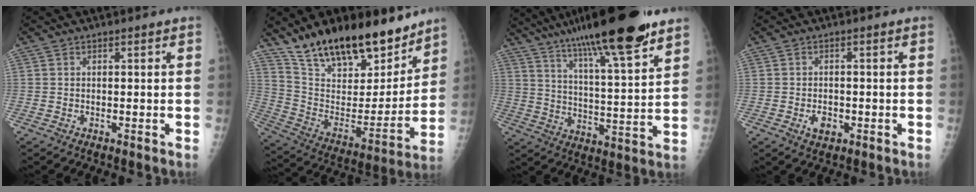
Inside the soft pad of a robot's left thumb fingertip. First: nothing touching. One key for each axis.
{"total": 24.2, "fx": 18.2, "fy": 10.1, "fz": 12.3, "tx": -0.168, "ty": -0.083, "tz": 0.310}
{"total": 22.2, "fx": 15.4, "fy": 3.5, "fz": 15.6, "tx": -0.242, "ty": -0.048, "tz": 0.250}
{"total": 3.2, "fx": -1.1, "fy": 2.2, "fz": 2.0, "tx": -0.025, "ty": 0.002, "tz": -0.014}